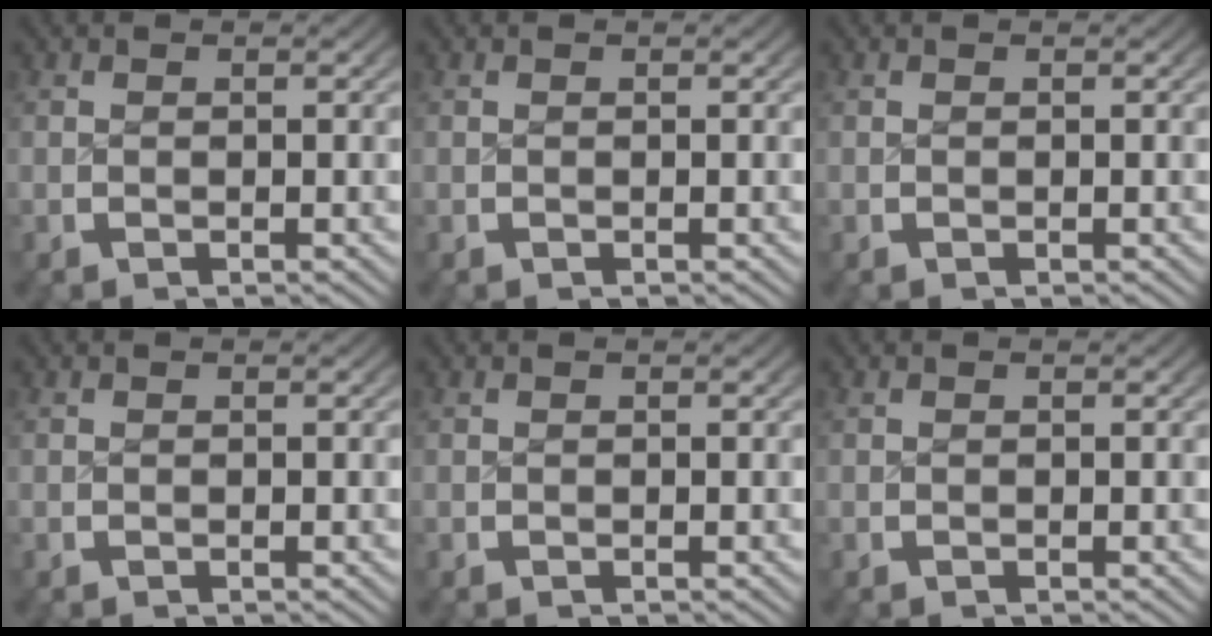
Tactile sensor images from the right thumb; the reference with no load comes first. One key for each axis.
{"total": 0.0}
{"total": 0.0}
{"total": 0.0}
{"total": 0.0}
{"total": 0.0}